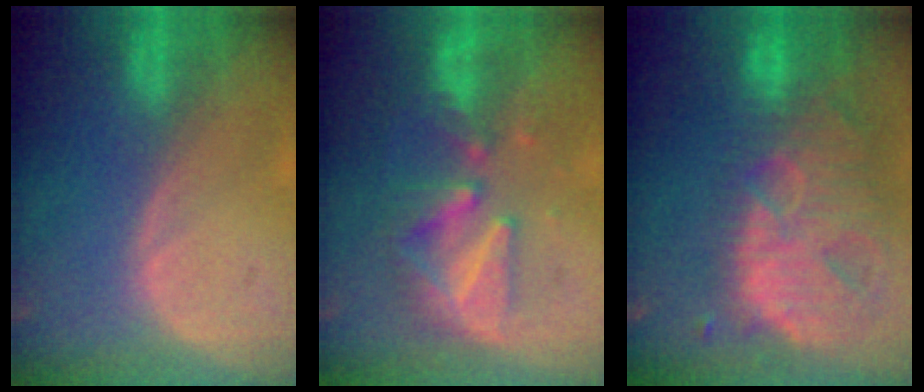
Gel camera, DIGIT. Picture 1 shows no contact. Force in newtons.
{"total": 8.3, "press": 8.1, "slide": 1.9}
{"total": 13.9, "press": 11.7, "slide": 7.5}